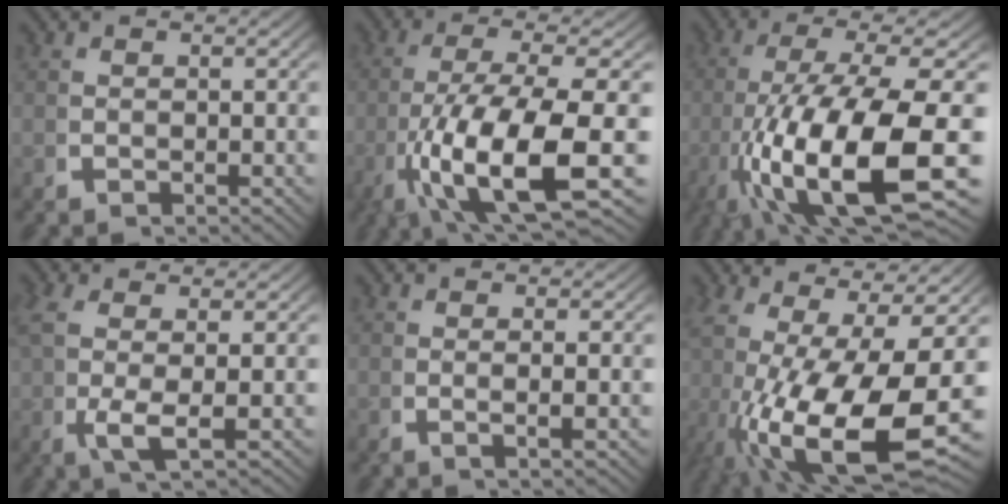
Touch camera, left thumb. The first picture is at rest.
{"total": 14.9, "force": [-3.4, 6.6, 12.9], "torque": [-0.283, -0.061, -0.012]}
{"total": 18.5, "force": [-4.2, 9.1, 15.5], "torque": [-0.328, -0.077, -0.010]}
{"total": 4.4, "force": [0.5, 1.2, 4.2], "torque": [-0.107, -0.014, 0.016]}
{"total": 1.9, "force": [0.3, -0.2, 1.8], "torque": [-0.040, 0.000, 0.004]}
{"total": 17.2, "force": [-2.7, 8.8, 14.5], "torque": [-0.276, -0.069, 0.003]}